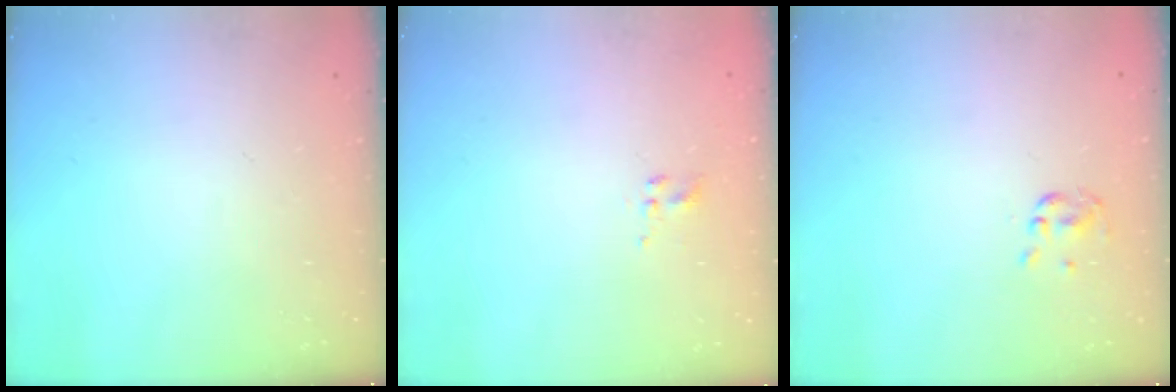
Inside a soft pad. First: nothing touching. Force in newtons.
{"total": 1.8, "press": 1.5, "slide": 0.9}
{"total": 2.0, "press": 1.9, "slide": 0.5}